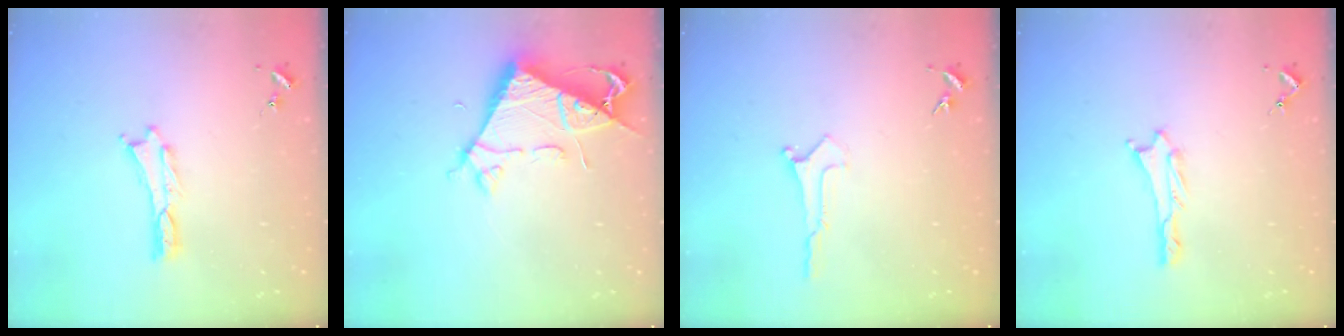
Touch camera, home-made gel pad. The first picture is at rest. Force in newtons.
{"total": 6.6, "press": 6.6, "slide": 0.7}
{"total": 0.0}
{"total": 0.8, "press": 0.8, "slide": 0.2}